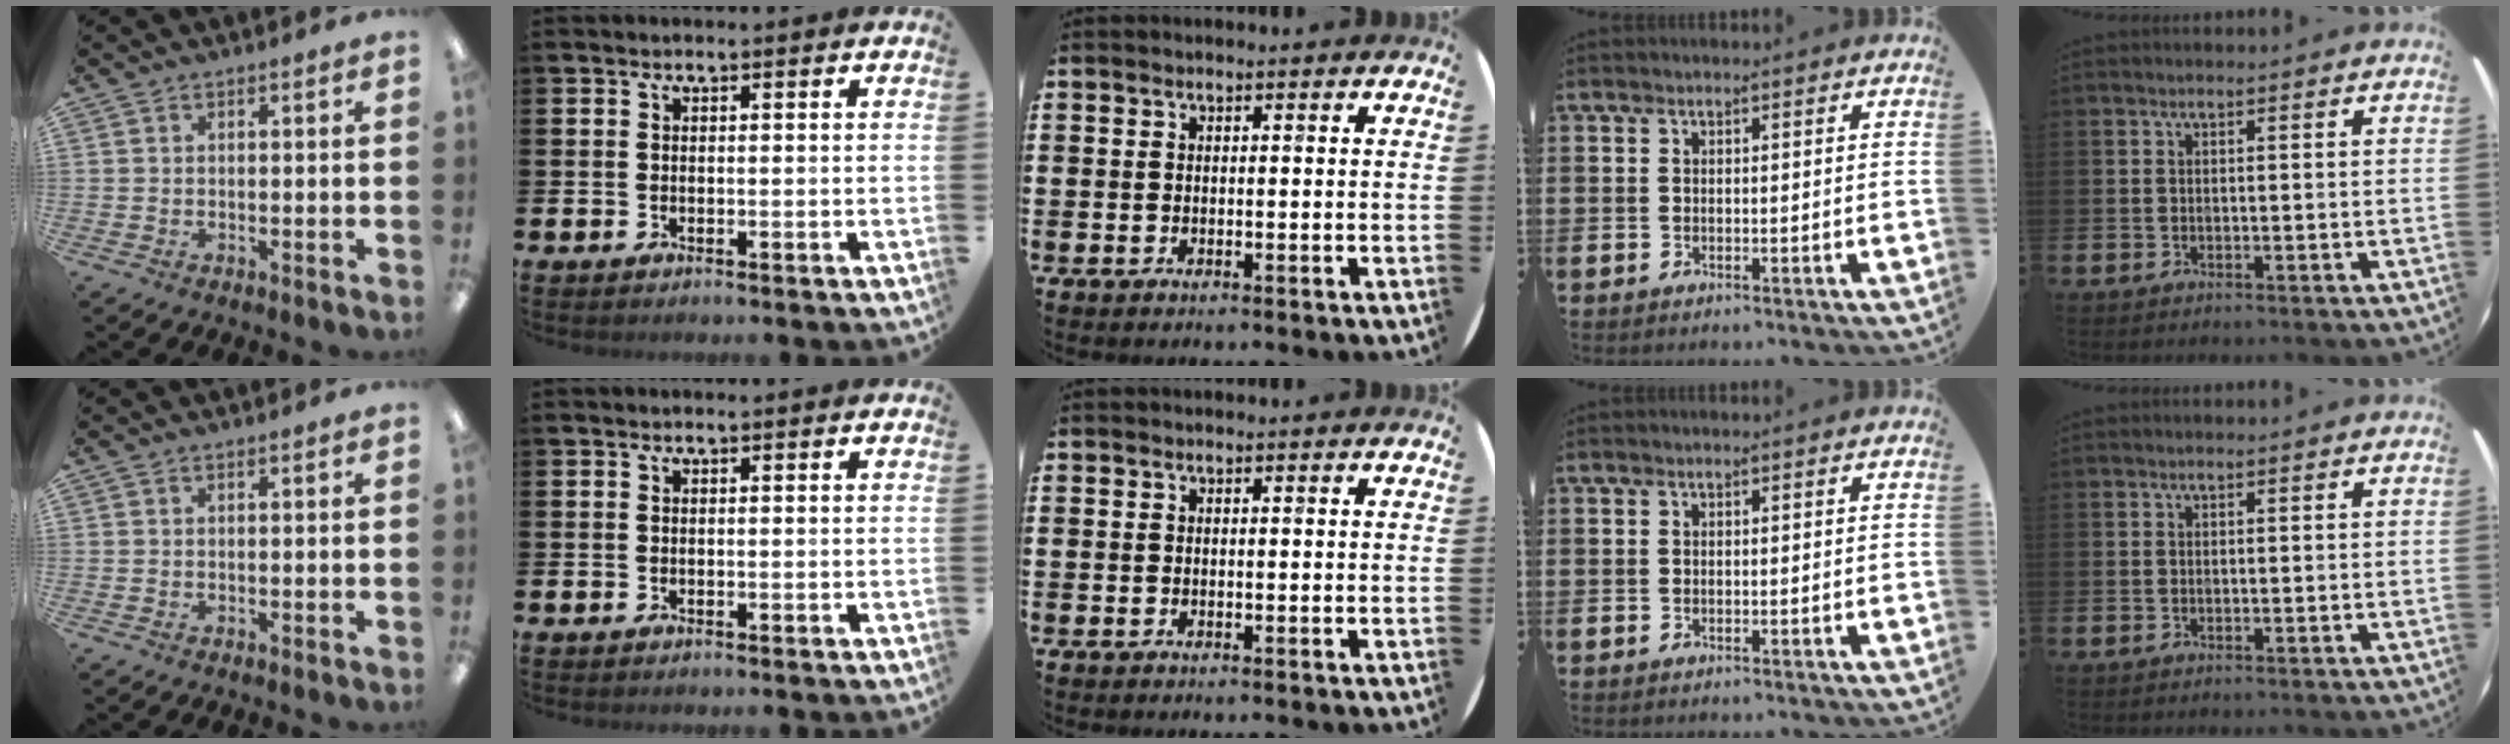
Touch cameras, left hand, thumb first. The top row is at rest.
{}